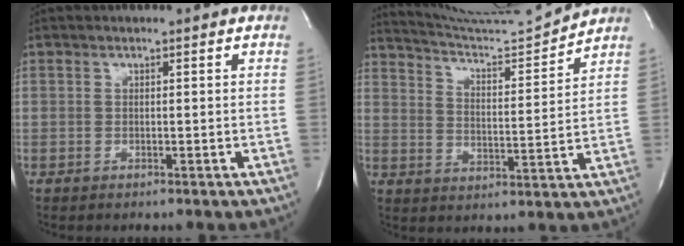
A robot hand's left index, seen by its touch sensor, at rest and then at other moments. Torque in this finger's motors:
{"motor_torque": [-0.75, -0.95, 0.00, 0.02]}